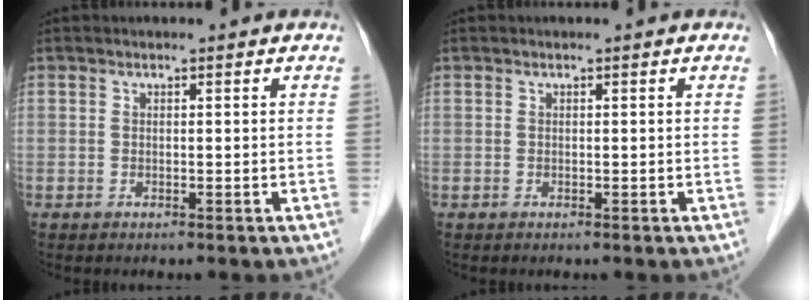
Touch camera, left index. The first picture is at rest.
{"total": 0.0}